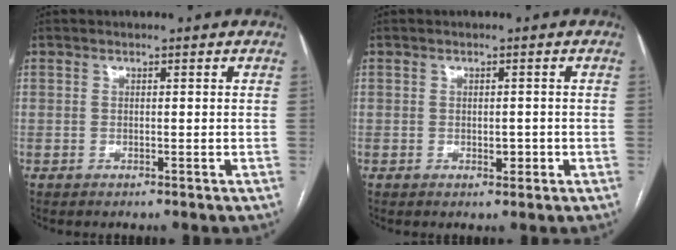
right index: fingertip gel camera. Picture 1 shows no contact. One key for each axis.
{"total": 1.7, "fx": -0.4, "fy": 1.0, "fz": 1.4, "tx": -0.019, "ty": 0.000, "tz": -0.001}